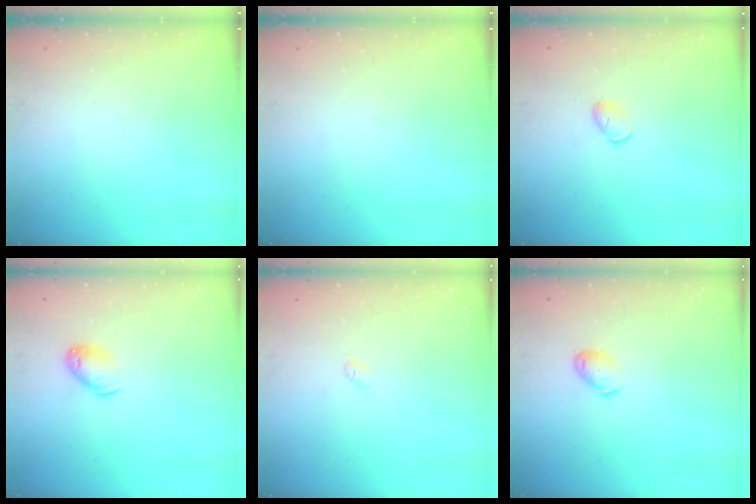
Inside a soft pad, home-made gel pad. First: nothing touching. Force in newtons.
{"total": 0.0}
{"total": 4.6, "press": 4.5, "slide": 1.1}
{"total": 8.4, "press": 8.3, "slide": 1.1}
{"total": 2.5, "press": 2.5, "slide": 0.5}
{"total": 6.9, "press": 6.8, "slide": 1.2}